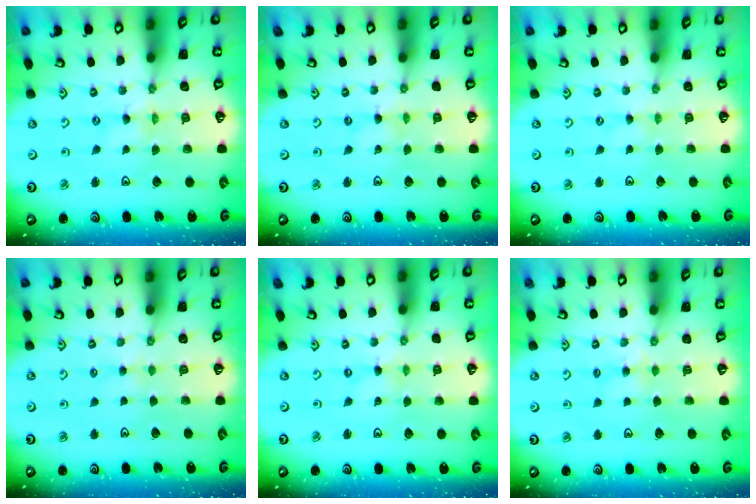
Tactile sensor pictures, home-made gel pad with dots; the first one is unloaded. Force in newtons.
{"total": 0.0}
{"total": 0.0}
{"total": 2.2, "press": 2.2, "slide": 0.5}
{"total": 0.0}
{"total": 2.4, "press": 2.4, "slide": 0.4}